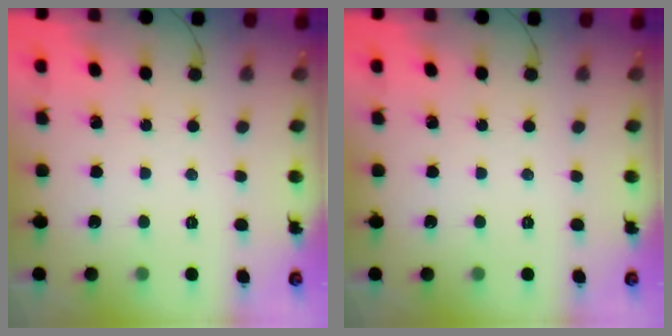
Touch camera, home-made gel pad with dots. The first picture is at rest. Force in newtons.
{"total": 0.0}